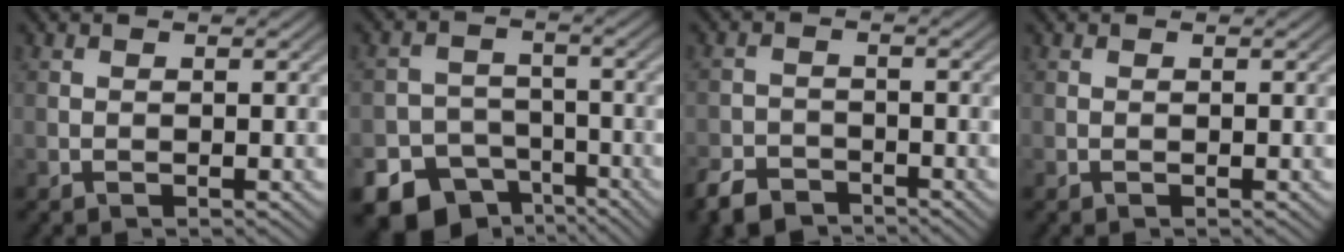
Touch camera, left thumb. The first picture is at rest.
{"total": 10.8, "force": [-7.4, 7.3, 3.1], "torque": [-0.056, -0.025, -0.116]}
{"total": 4.5, "force": [-3.7, 1.9, 1.6], "torque": [-0.026, -0.007, -0.077]}
{"total": 0.0}